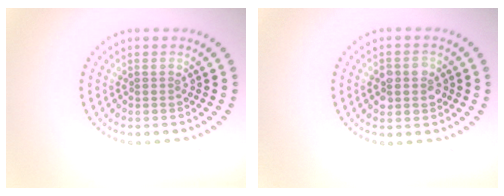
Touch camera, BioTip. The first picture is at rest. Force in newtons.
{"total": 2.7, "press": 2.7, "slide": 0.3}